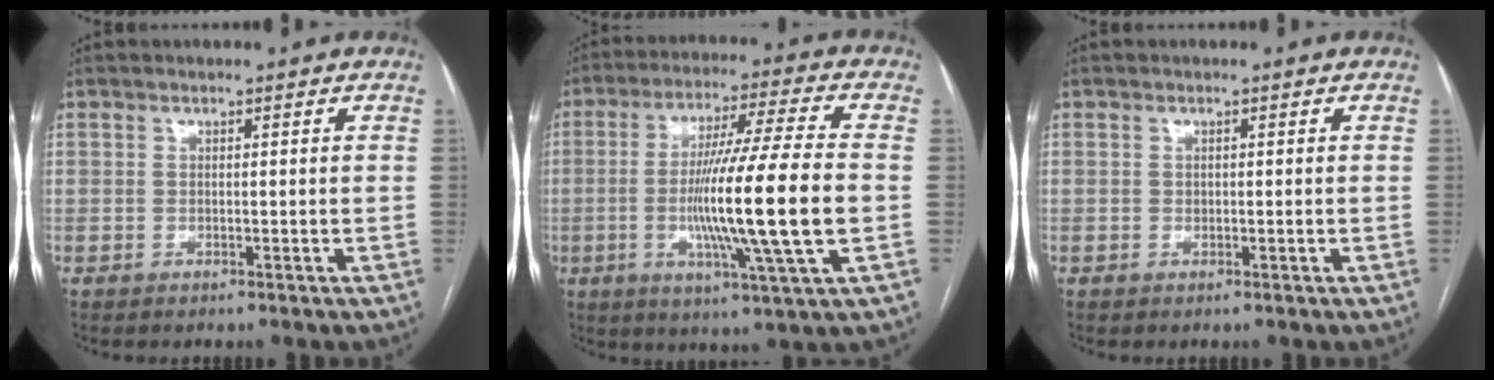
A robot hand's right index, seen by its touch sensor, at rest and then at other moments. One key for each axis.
{"total": 17.5, "fx": -2.4, "fy": -0.9, "fz": 17.3, "tx": -0.313, "ty": -0.013, "tz": -0.048}
{"total": 0.0}